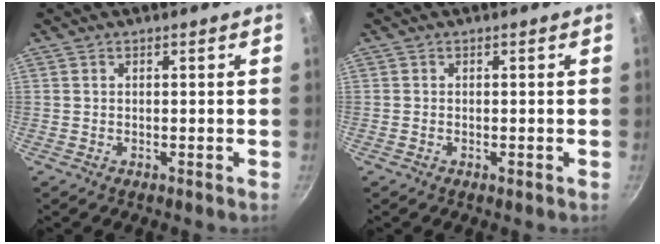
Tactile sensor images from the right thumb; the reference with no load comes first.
{"total": 0.6, "force": [-0.3, 0.3, 0.4], "torque": [-0.008, 0.001, -0.007]}